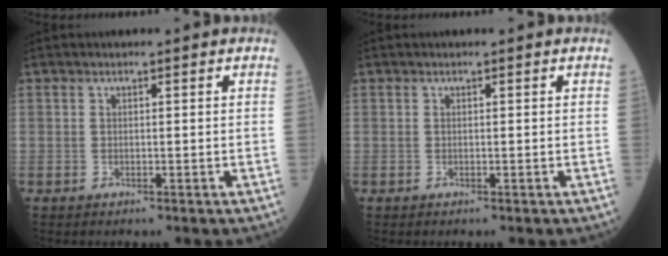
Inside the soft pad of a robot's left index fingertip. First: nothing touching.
{"total": 0.0}